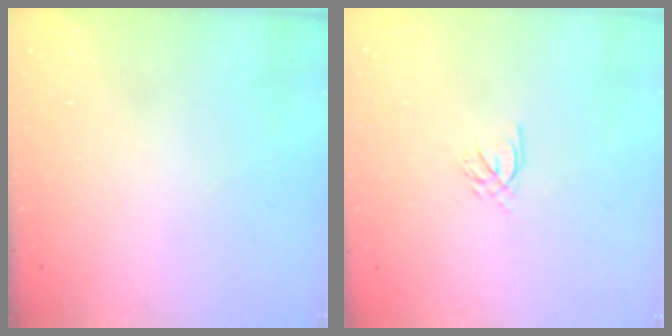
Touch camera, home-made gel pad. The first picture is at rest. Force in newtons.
{"total": 2.2, "press": 2.2, "slide": 0.2}